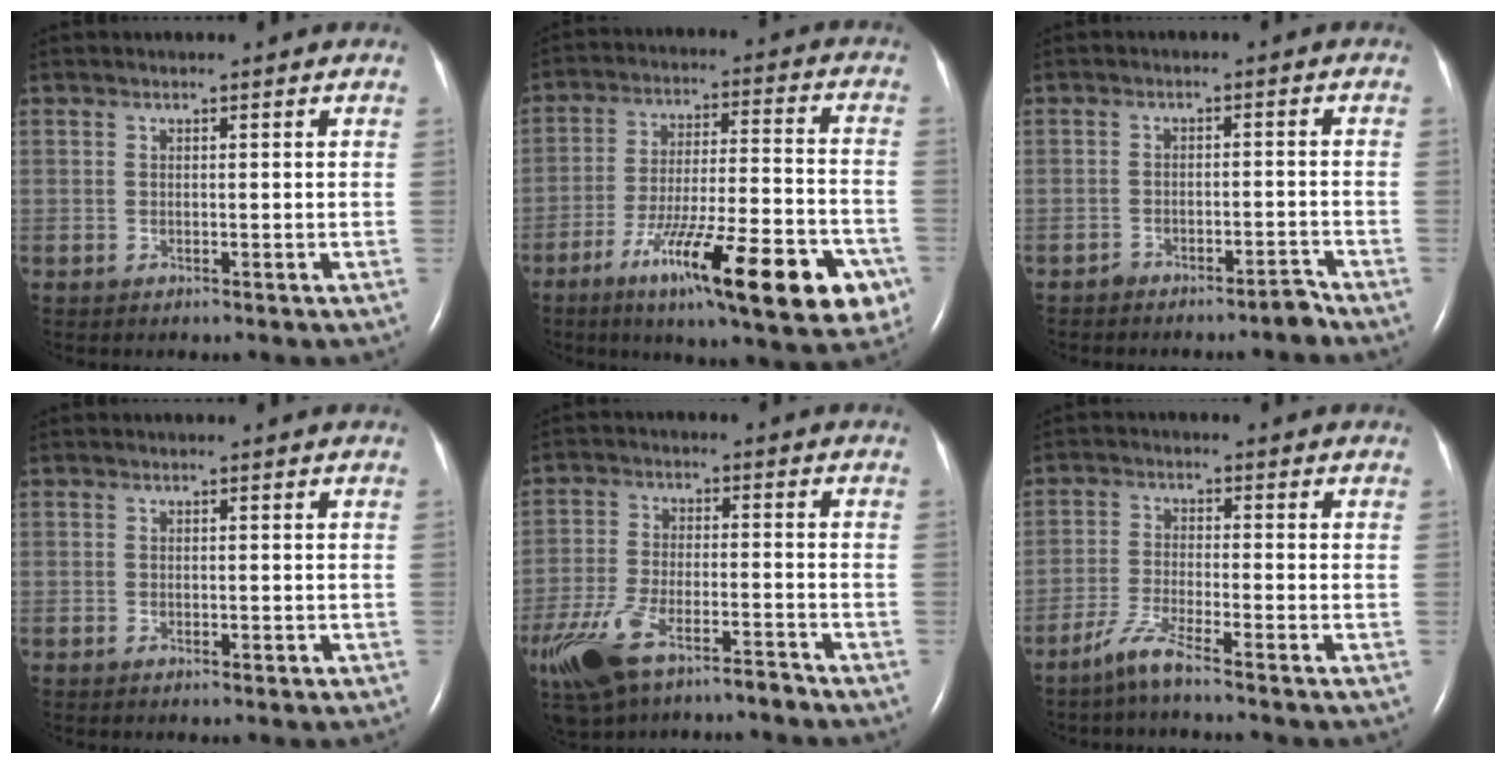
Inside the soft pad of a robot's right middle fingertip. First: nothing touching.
{"total": 22.4, "force": [-11.4, 3.9, 18.8], "torque": [-0.226, -0.014, -0.170]}
{"total": 2.6, "force": [-2.5, 0.3, 0.4], "torque": [0.002, 0.002, -0.041]}
{"total": 0.9, "force": [-0.4, 0.5, 0.6], "torque": [-0.010, 0.000, -0.003]}
{"total": 12.8, "force": [-9.4, 3.9, 7.8], "torque": [-0.163, -0.011, -0.172]}
{"total": 4.2, "force": [-3.4, -0.6, 2.4], "torque": [-0.057, -0.014, -0.077]}